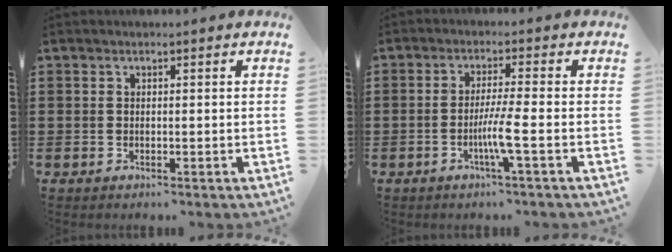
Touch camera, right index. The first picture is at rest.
{"total": 4.9, "force": [-1.7, -0.6, 4.6], "torque": [-0.094, -0.020, -0.037]}